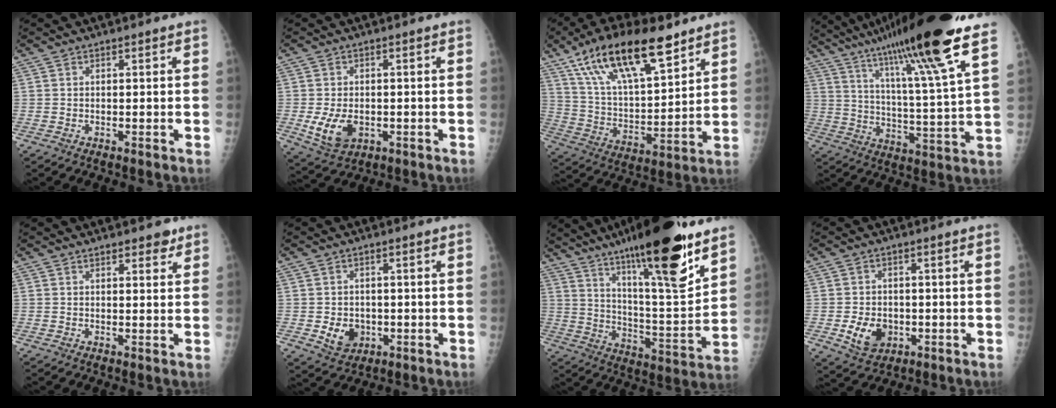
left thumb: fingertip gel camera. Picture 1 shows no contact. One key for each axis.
{"total": 7.5, "fx": -1.6, "fy": 5.0, "fz": 5.4, "tx": -0.092, "ty": 0.000, "tz": -0.016}
{"total": 21.9, "fx": 13.5, "fy": 7.8, "fz": 15.3, "tx": -0.250, "ty": -0.040, "tz": 0.250}
{"total": 23.5, "fx": 15.5, "fy": 0.9, "fz": 17.6, "tx": -0.276, "ty": -0.056, "tz": 0.250}
{"total": 2.6, "fx": 1.9, "fy": 1.2, "fz": 1.3, "tx": 0.000, "ty": -0.010, "tz": 0.023}
{"total": 5.8, "fx": -1.3, "fy": 4.7, "fz": 3.1, "tx": -0.030, "ty": 0.004, "tz": -0.009}
{"total": 24.4, "fx": 15.8, "fy": 4.3, "fz": 18.2, "tx": -0.272, "ty": -0.069, "tz": 0.258}
{"total": 7.0, "fx": -1.8, "fy": 5.3, "fz": 4.2, "tx": -0.055, "ty": 0.003, "tz": -0.021}